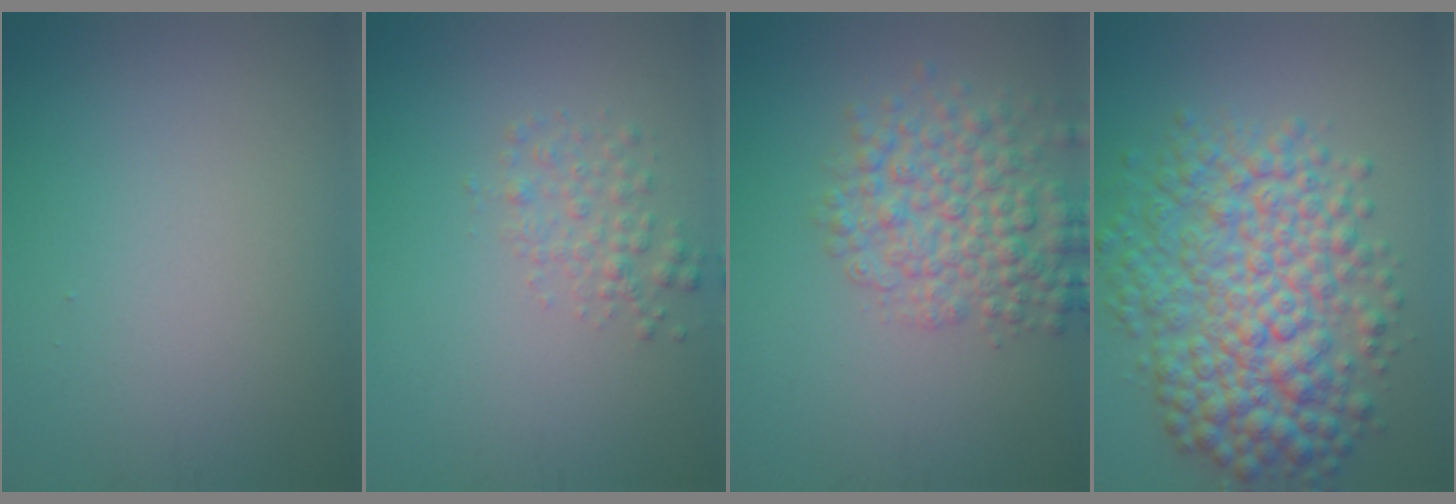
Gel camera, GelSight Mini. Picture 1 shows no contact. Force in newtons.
{"total": 2.0, "press": 2.0, "slide": 0.1}
{"total": 5.5, "press": 5.5, "slide": 0.2}
{"total": 9.3, "press": 9.3, "slide": 0.1}